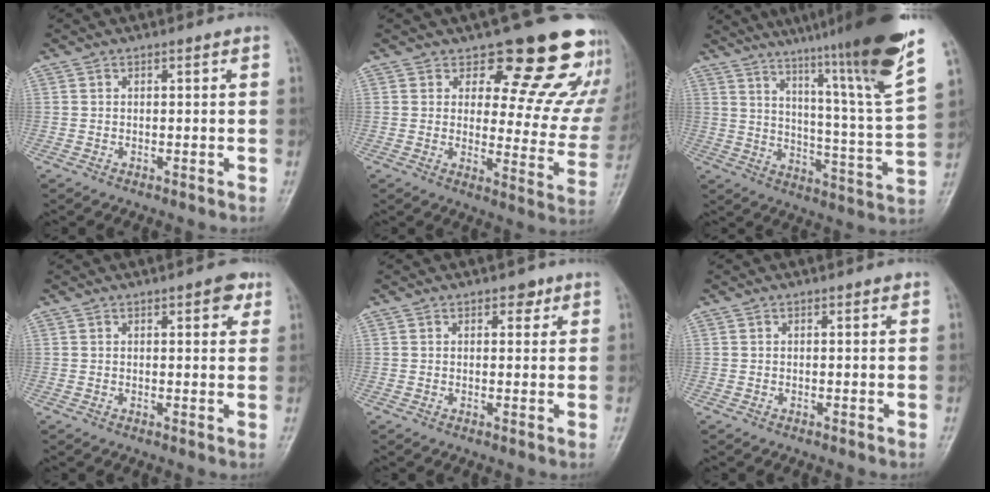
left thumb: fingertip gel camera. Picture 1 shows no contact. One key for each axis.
{"total": 18.5, "fx": 15.0, "fy": 7.2, "fz": 8.1, "tx": -0.035, "ty": -0.114, "tz": 0.172}
{"total": 25.1, "fx": 17.8, "fy": 0.6, "fz": 17.7, "tx": -0.247, "ty": -0.094, "tz": 0.258}
{"total": 3.7, "fx": 2.1, "fy": 1.4, "fz": 2.8, "tx": -0.022, "ty": -0.006, "tz": 0.021}
{"total": 2.2, "fx": 1.4, "fy": 1.3, "fz": 1.1, "tx": 0.001, "ty": -0.005, "tz": 0.016}
{"total": 0.5, "fx": 0.3, "fy": 0.1, "fz": 0.4, "tx": -0.005, "ty": 0.000, "tz": 0.002}